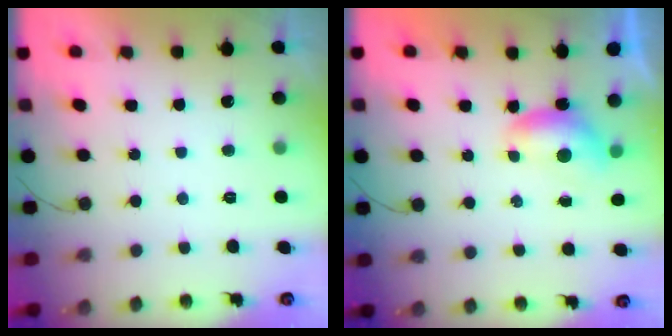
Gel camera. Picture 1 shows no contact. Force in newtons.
{"total": 5.2, "press": 5.2, "slide": 0.7}